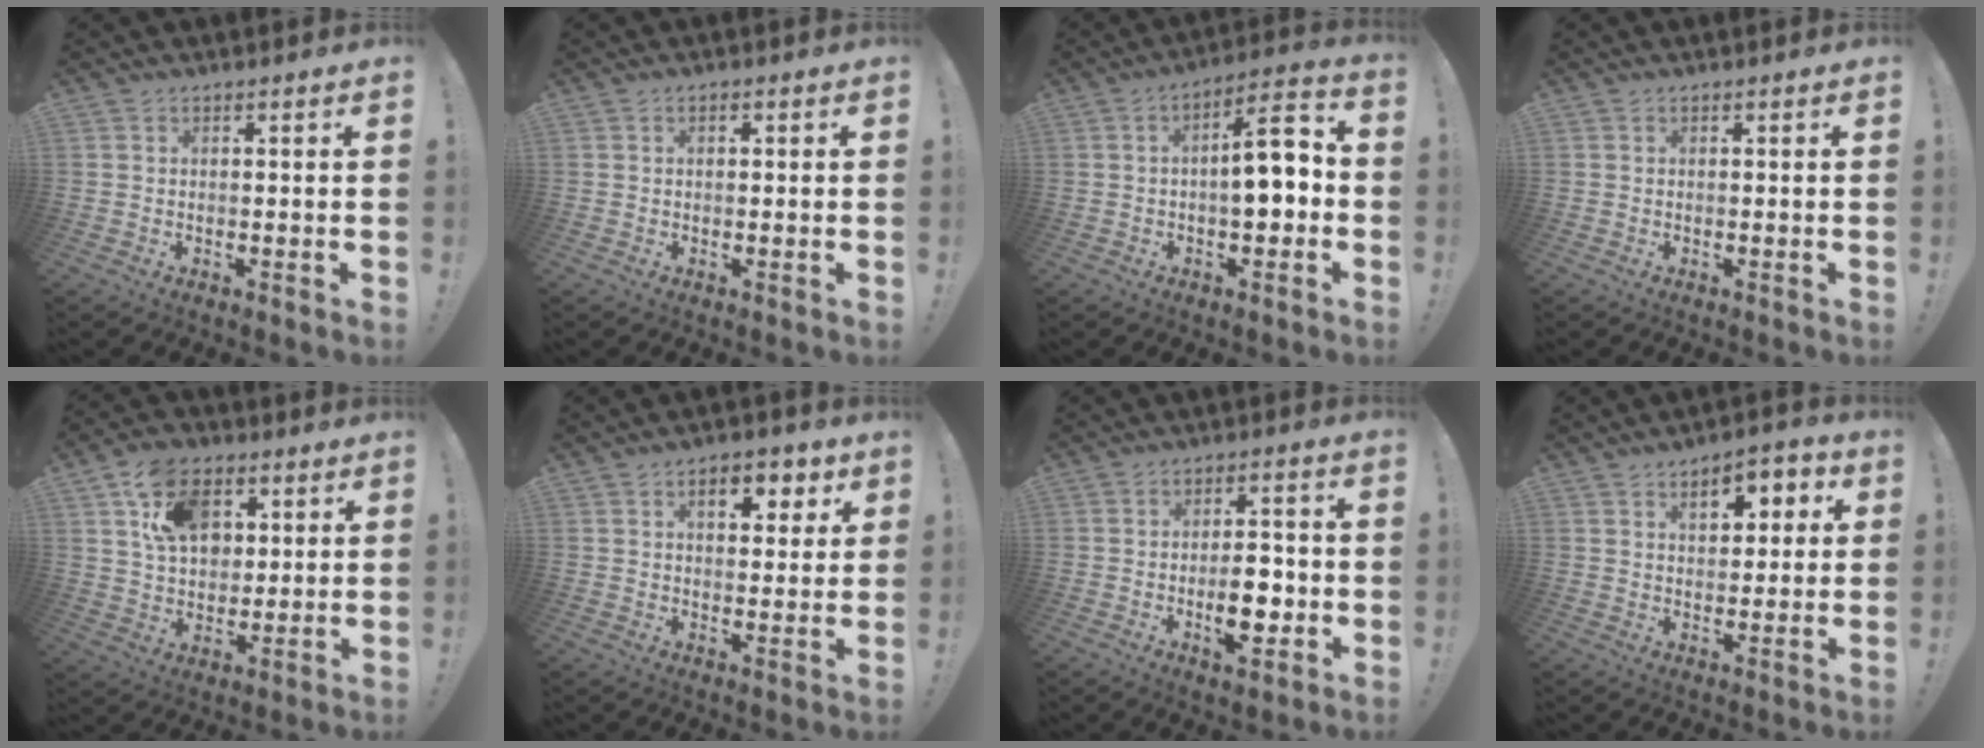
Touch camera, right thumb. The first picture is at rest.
{"total": 0.8, "force": [0.1, 0.6, 0.5], "torque": [-0.007, 0.002, 0.000]}
{"total": 10.8, "force": [-1.0, 4.0, 9.9], "torque": [-0.136, 0.003, -0.020]}
{"total": 0.0}
{"total": 15.9, "force": [6.6, 11.4, 8.8], "torque": [-0.138, -0.015, 0.130]}
{"total": 7.6, "force": [3.5, 4.2, 5.3], "torque": [-0.060, -0.010, 0.054]}
{"total": 9.6, "force": [-2.0, 4.9, 8.0], "torque": [-0.116, 0.008, -0.034]}
{"total": 8.3, "force": [3.1, 4.8, 6.1], "torque": [-0.069, -0.007, 0.047]}